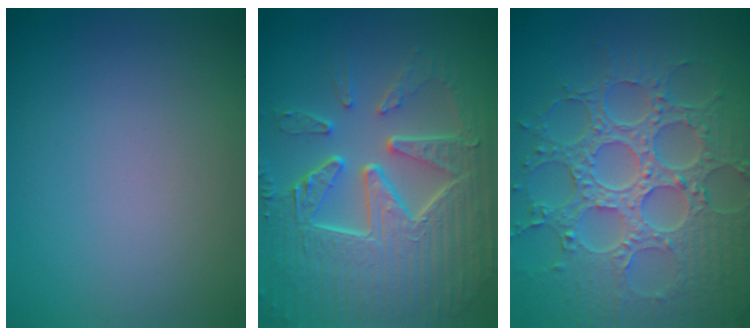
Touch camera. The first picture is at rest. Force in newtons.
{"total": 9.6, "press": 6.5, "slide": 7.0}
{"total": 8.8, "press": 6.4, "slide": 5.9}